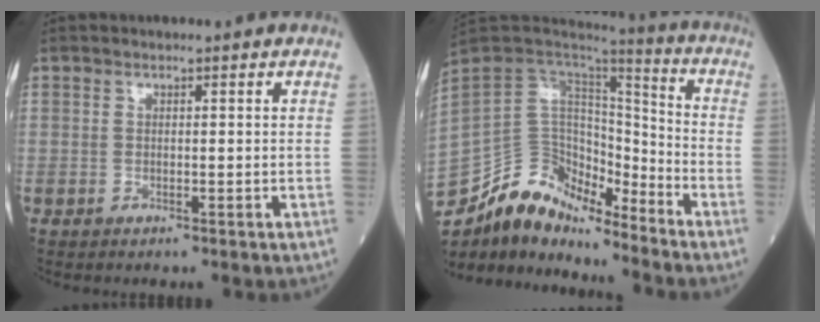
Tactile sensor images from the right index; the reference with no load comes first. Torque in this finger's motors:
{"motor_torque": [0.59, -0.89, -1.06, -0.21]}